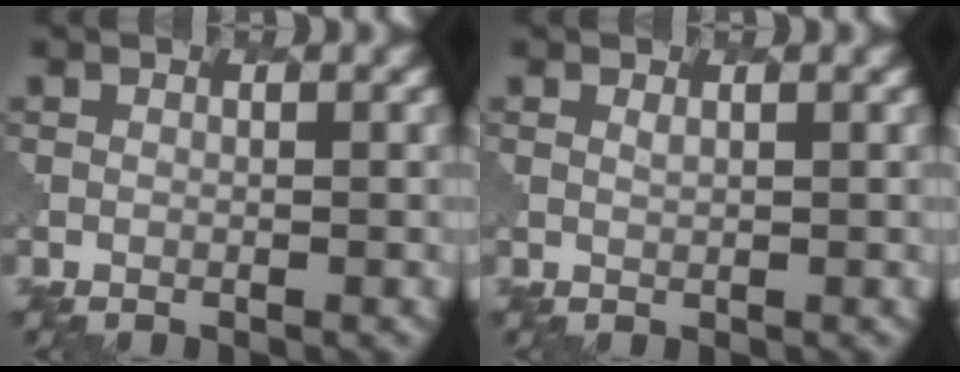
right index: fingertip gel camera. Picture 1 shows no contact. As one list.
[{"total": 0.7, "force": [0.7, 0.0, 0.0], "torque": [-0.002, -0.003, 0.016]}]